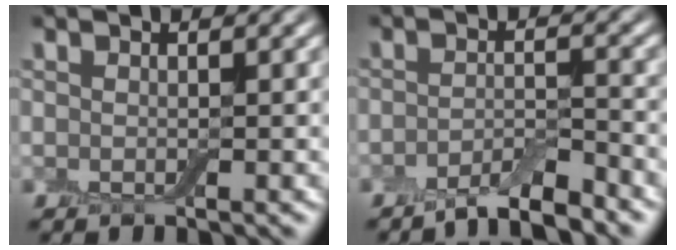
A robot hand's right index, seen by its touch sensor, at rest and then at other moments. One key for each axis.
{"total": 3.8, "fx": -3.0, "fy": 0.6, "fz": 2.2, "tx": -0.035, "ty": 0.003, "tz": -0.057}